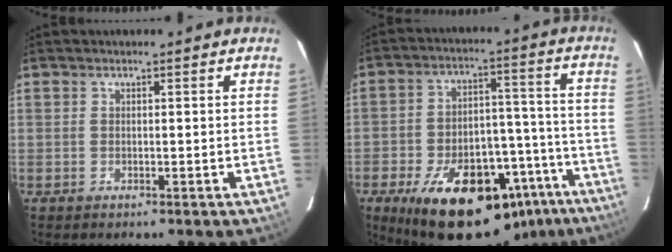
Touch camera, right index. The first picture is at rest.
{"total": 26.7, "force": [-17.2, 12.8, 16.0], "torque": [-0.256, 0.026, -0.222]}